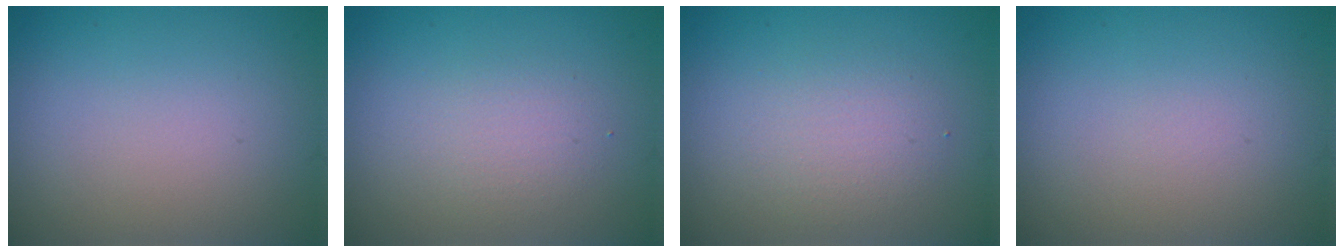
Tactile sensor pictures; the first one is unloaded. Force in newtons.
{"total": 1.8, "press": 1.8, "slide": 0.1}
{"total": 2.4, "press": 2.4, "slide": 0.1}
{"total": 0.0}